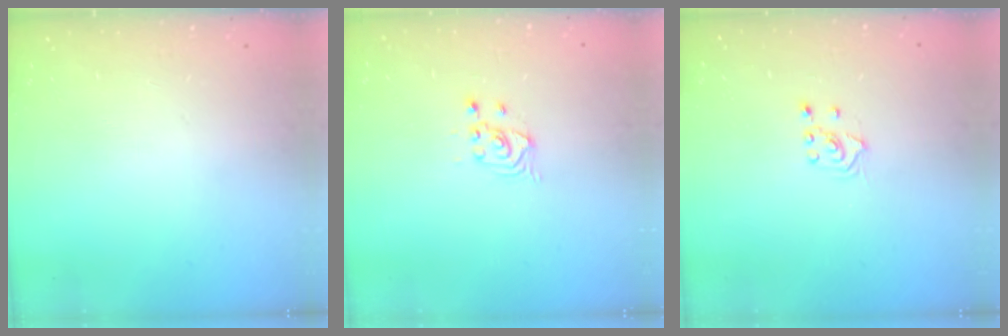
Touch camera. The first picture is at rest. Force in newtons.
{"total": 2.6, "press": 2.6, "slide": 0.1}
{"total": 3.3, "press": 3.2, "slide": 0.8}